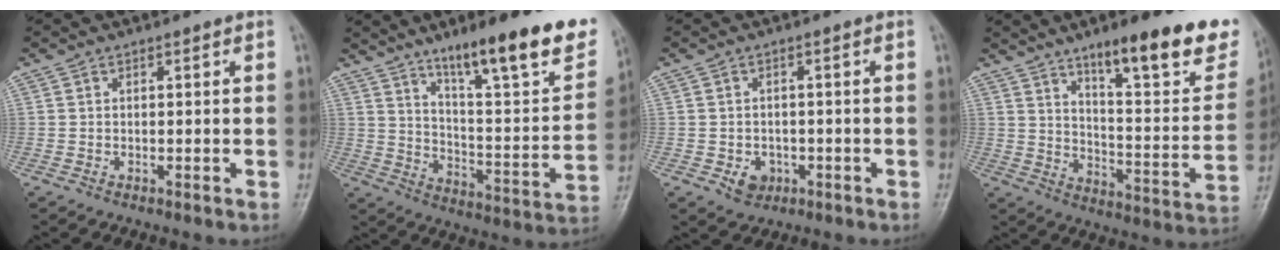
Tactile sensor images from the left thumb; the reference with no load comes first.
{"total": 23.7, "force": [15.5, 5.1, 17.1], "torque": [-0.213, -0.071, 0.241]}
{"total": 3.6, "force": [-1.3, 2.9, 1.6], "torque": [-0.010, 0.008, -0.012]}
{"total": 23.2, "force": [14.9, 5.8, 16.7], "torque": [-0.190, -0.074, 0.223]}